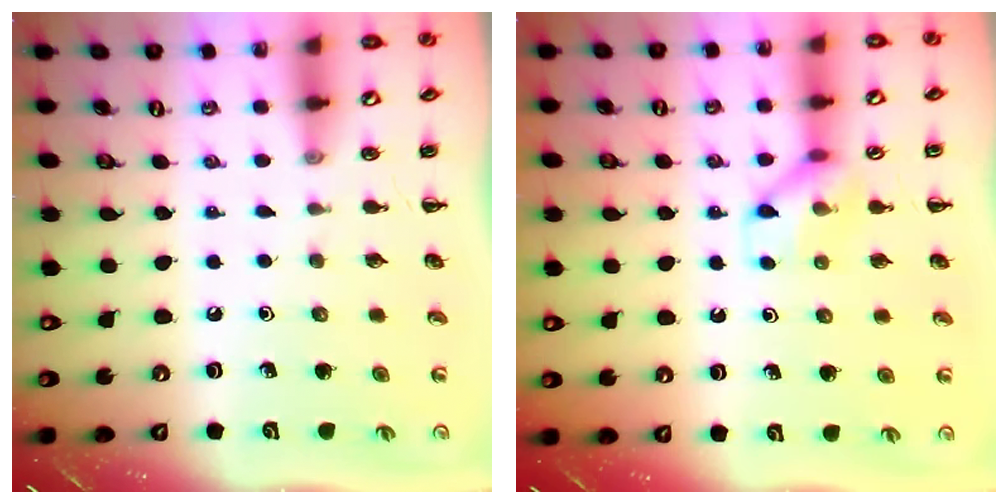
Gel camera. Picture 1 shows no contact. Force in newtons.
{"total": 8.9, "press": 8.9, "slide": 0.5}